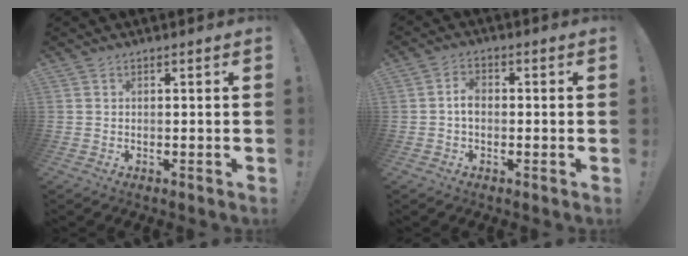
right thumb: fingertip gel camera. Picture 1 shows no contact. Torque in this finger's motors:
{"motor_torque": [0.30, 0.42, 0.24, -0.32, -0.02]}